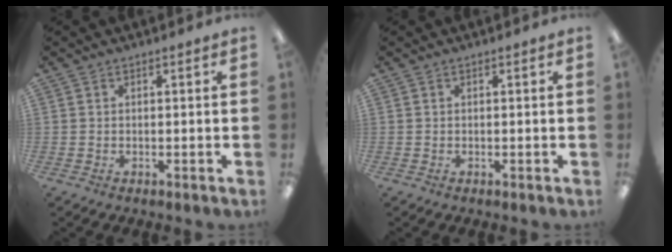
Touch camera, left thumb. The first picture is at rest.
{"total": 0.0}